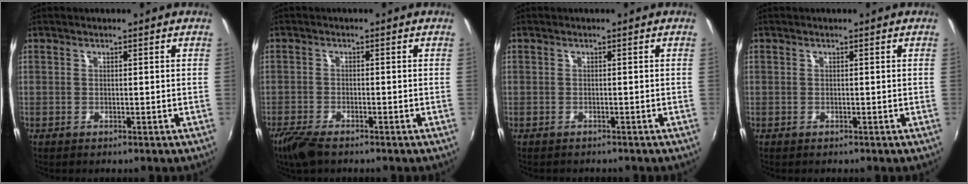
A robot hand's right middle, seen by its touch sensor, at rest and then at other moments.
{"total": 5.8, "force": [-4.4, 1.7, 3.3], "torque": [-0.091, -0.020, -0.087]}
{"total": 1.2, "force": [-1.1, 0.2, 0.2], "torque": [-0.008, -0.007, -0.016]}
{"total": 0.0}